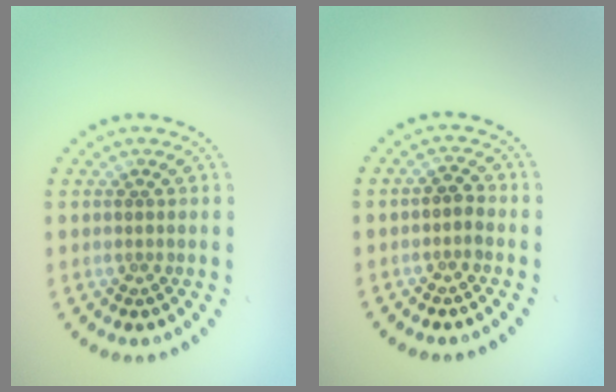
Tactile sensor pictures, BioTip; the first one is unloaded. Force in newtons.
{"total": 1.2, "press": 1.0, "slide": 0.6}